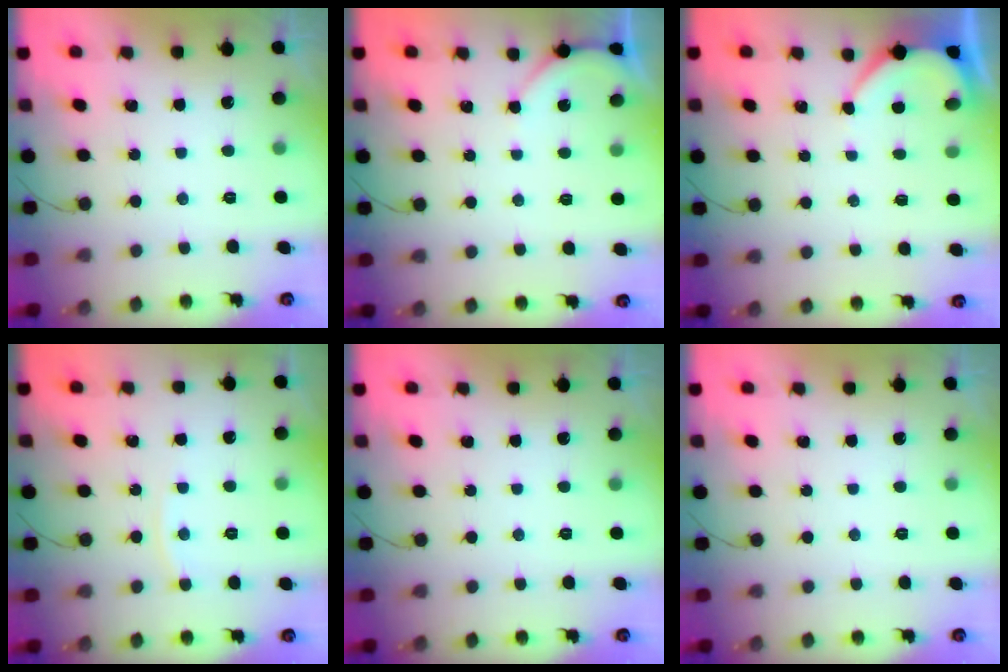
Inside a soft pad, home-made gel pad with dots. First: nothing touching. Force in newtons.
{"total": 2.2, "press": 2.2, "slide": 0.3}
{"total": 3.7, "press": 3.6, "slide": 0.3}
{"total": 3.9, "press": 3.8, "slide": 0.6}
{"total": 0.0}
{"total": 0.0}